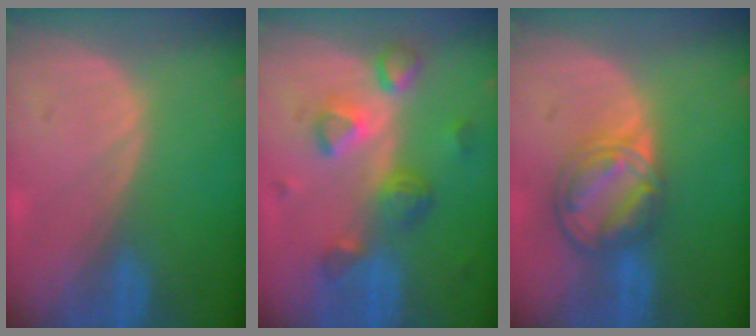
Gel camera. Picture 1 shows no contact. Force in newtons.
{"total": 7.7, "press": 6.9, "slide": 3.4}
{"total": 8.2, "press": 7.0, "slide": 4.4}